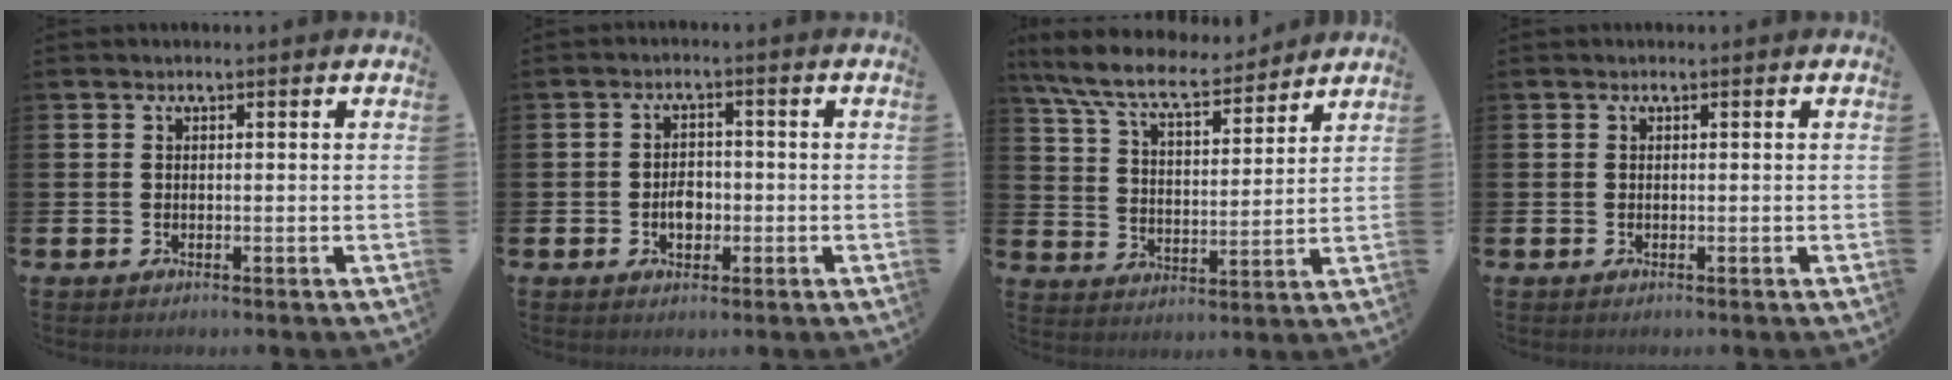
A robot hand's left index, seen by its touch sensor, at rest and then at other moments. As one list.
[{"total": 2.9, "force": [-0.7, 2.1, 1.9], "torque": [-0.018, -0.005, -0.019]}, {"total": 9.2, "force": [8.4, 1.8, 3.4], "torque": [-0.105, -0.046, 0.150]}, {"total": 0.0}]